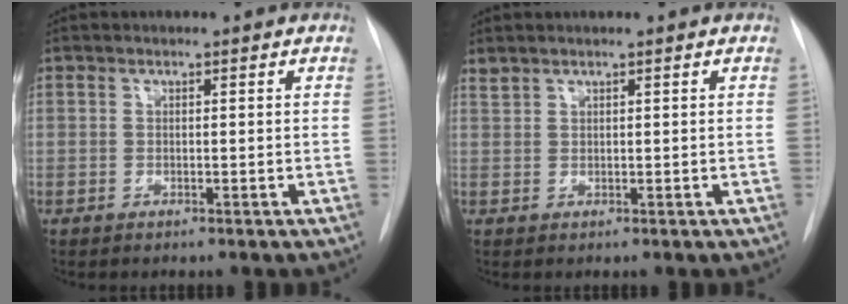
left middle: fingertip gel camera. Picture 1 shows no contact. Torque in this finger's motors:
{"motor_torque": [-0.25, -0.53, -0.06, -0.01]}